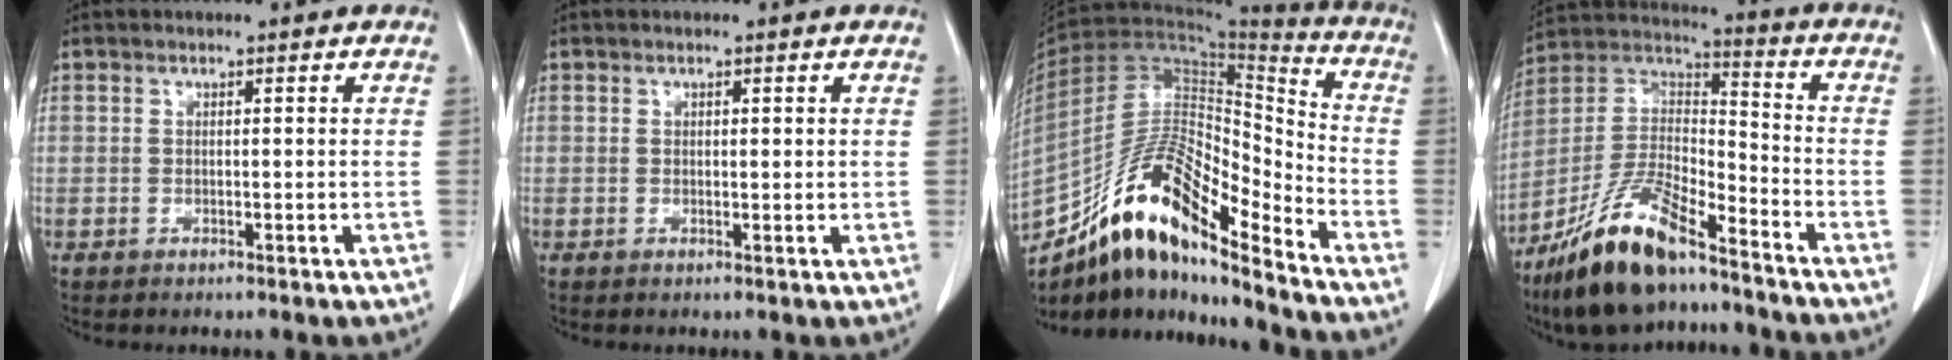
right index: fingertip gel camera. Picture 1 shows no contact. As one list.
[{"total": 0.7, "force": [0.3, 0.3, 0.5], "torque": [-0.008, -0.002, 0.005]}, {"total": 17.8, "force": [-13.1, 3.6, 11.5], "torque": [-0.206, 0.024, -0.233]}, {"total": 16.3, "force": [-11.9, 3.8, 10.4], "torque": [-0.209, -0.001, -0.219]}]